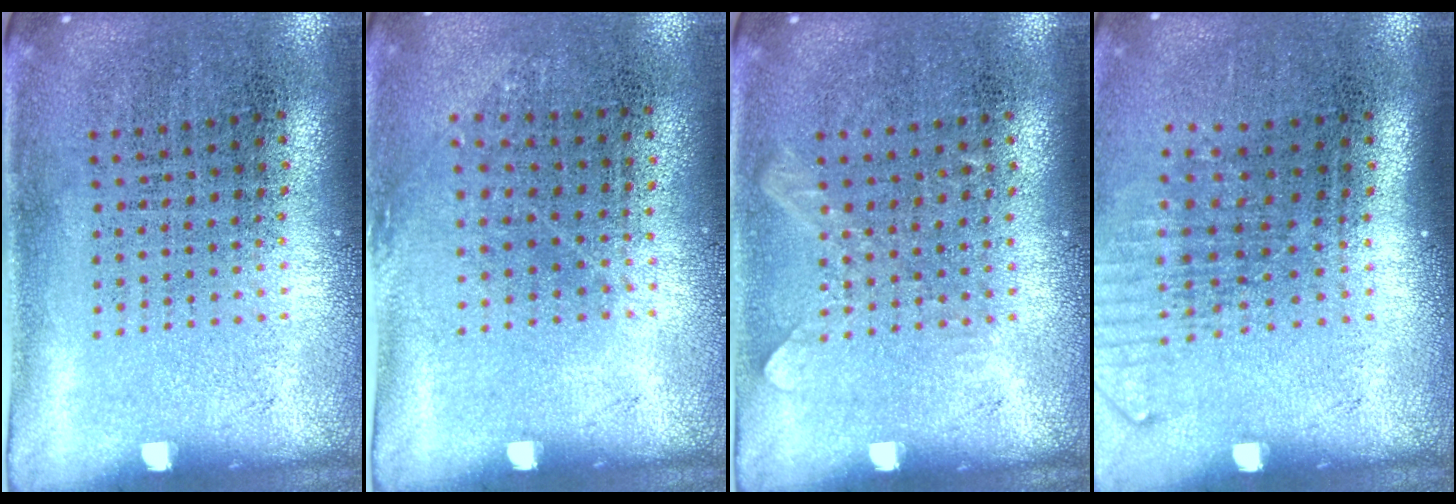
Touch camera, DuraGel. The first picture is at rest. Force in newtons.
{"total": 0.7, "press": 0.5, "slide": 0.4}
{"total": 0.8, "press": 0.8, "slide": 0.2}
{"total": 1.3, "press": 1.1, "slide": 0.8}